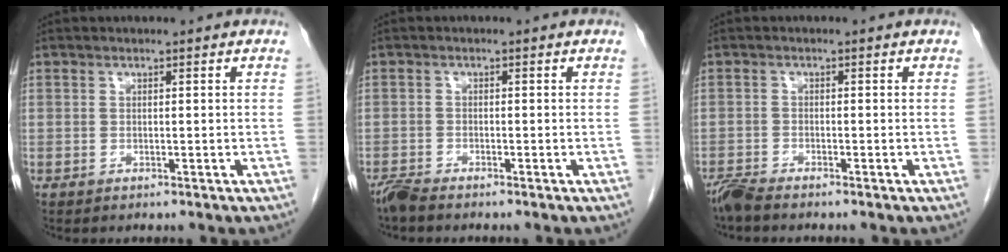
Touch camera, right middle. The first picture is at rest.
{"total": 2.0, "force": [-1.9, 0.0, 0.7], "torque": [-0.020, -0.008, -0.040]}
{"total": 2.4, "force": [-2.3, -0.1, 0.8], "torque": [-0.023, -0.011, -0.048]}